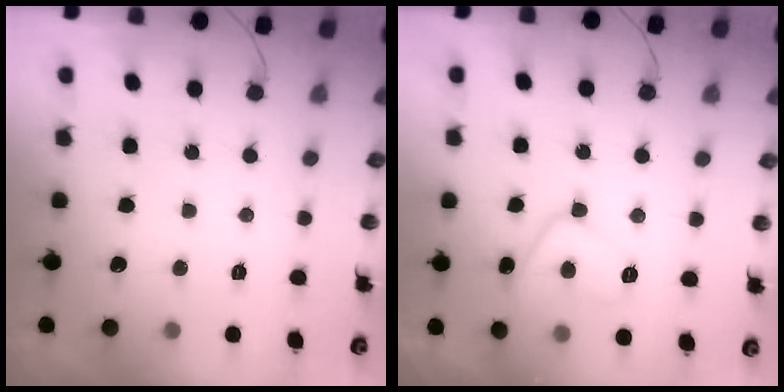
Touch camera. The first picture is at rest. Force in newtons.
{"total": 9.0, "press": 9.0, "slide": 0.7}